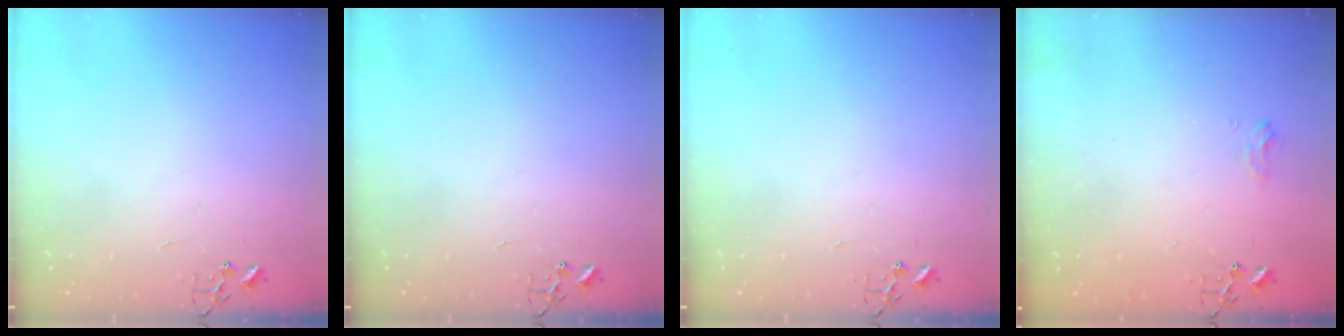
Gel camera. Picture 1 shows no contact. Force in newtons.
{"total": 0.0}
{"total": 0.0}
{"total": 7.5, "press": 7.4, "slide": 0.8}